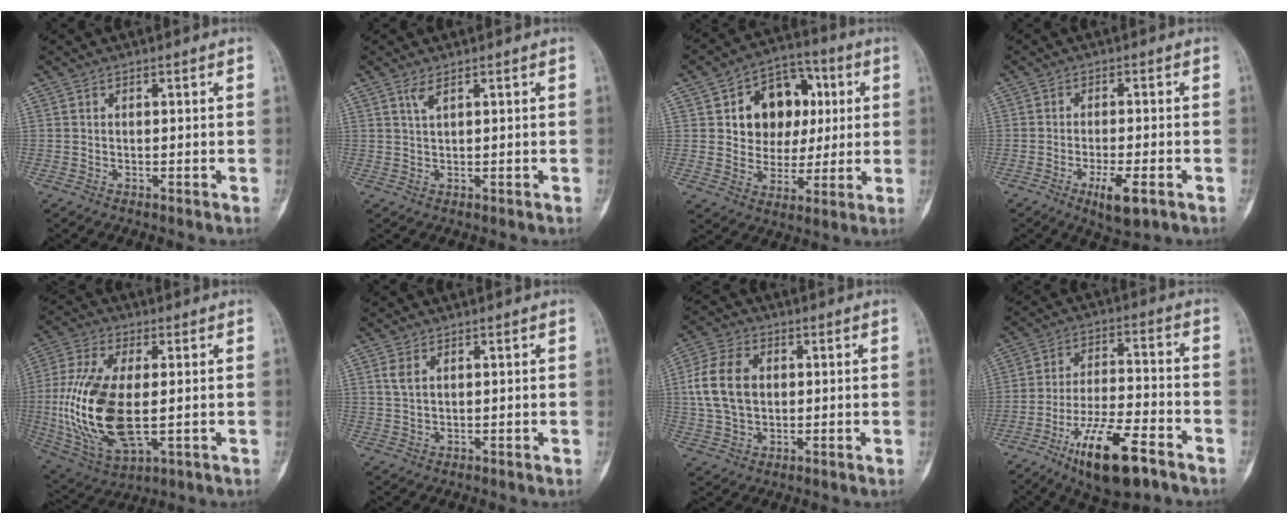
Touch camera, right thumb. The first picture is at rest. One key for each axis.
{"total": 1.6, "fx": 0.9, "fy": 0.2, "fz": 1.3, "tx": -0.032, "ty": -0.003, "tz": 0.023}
{"total": 14.5, "fx": 3.3, "fy": 11.2, "fz": 8.5, "tx": -0.073, "ty": 0.008, "tz": 0.055}
{"total": 6.2, "fx": -2.9, "fy": 1.8, "fz": 5.2, "tx": -0.091, "ty": -0.003, "tz": -0.042}
{"total": 19.2, "fx": -1.0, "fy": 9.1, "fz": 16.8, "tx": -0.363, "ty": -0.009, "tz": -0.007}
{"total": 1.7, "fx": 0.9, "fy": 0.8, "fz": 1.3, "tx": -0.029, "ty": 0.006, "tz": 0.025}
{"total": 8.1, "fx": 1.0, "fy": 5.7, "fz": 5.7, "tx": -0.112, "ty": 0.010, "tz": 0.021}
{"total": 15.7, "fx": -9.1, "fy": 5.2, "fz": 11.7, "tx": -0.199, "ty": 0.048, "tz": -0.151}